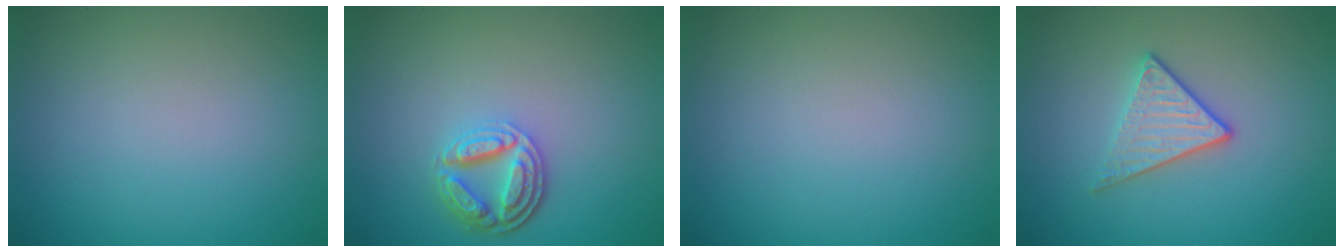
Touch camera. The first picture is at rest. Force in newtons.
{"total": 4.0, "press": 3.2, "slide": 2.5}
{"total": 0.0}
{"total": 2.9, "press": 2.6, "slide": 1.4}